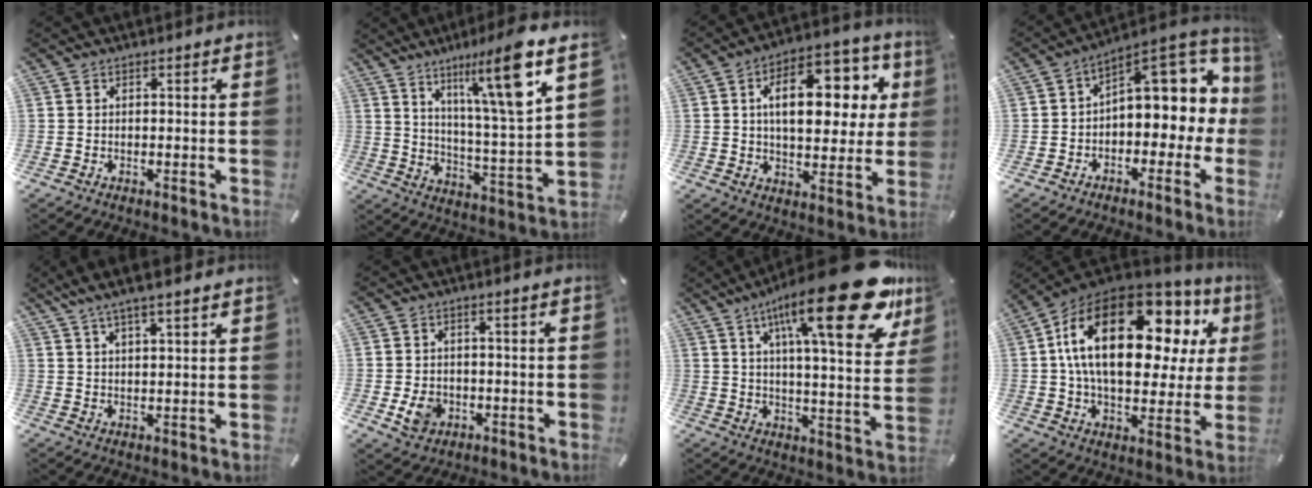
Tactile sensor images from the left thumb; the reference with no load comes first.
{"total": 16.6, "force": [9.7, 2.4, 13.2], "torque": [-0.212, -0.049, 0.144]}
{"total": 17.3, "force": [5.0, 9.8, 13.3], "torque": [-0.193, -0.012, 0.081]}
{"total": 12.0, "force": [4.4, 7.1, 8.6], "torque": [-0.106, -0.040, 0.075]}
{"total": 6.1, "force": [4.9, 1.0, 3.4], "torque": [-0.077, -0.014, 0.089]}
{"total": 5.6, "force": [-1.3, 4.8, 2.7], "torque": [-0.050, -0.003, -0.024]}
{"total": 27.0, "force": [13.9, 6.9, 22.0], "torque": [-0.335, -0.075, 0.213]}
{"total": 25.3, "force": [8.9, 13.2, 19.7], "torque": [-0.355, -0.044, 0.143]}